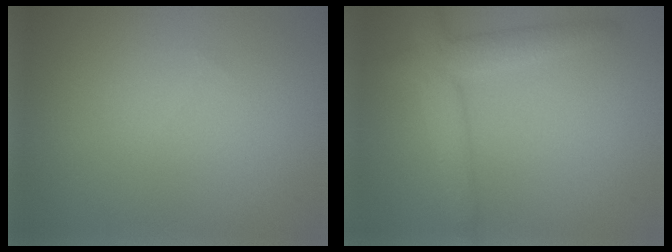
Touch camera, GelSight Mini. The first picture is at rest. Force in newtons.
{"total": 4.3, "press": 4.3, "slide": 0.2}